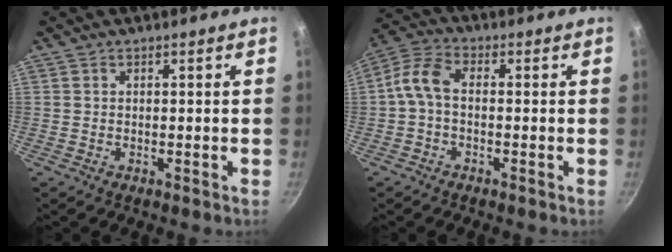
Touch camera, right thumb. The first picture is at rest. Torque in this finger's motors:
{"motor_torque": [-0.22, 0.24, -0.28, 0.00, 0.00]}